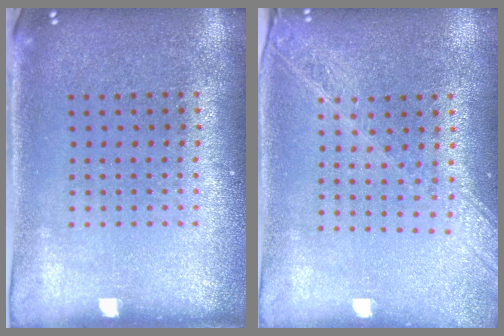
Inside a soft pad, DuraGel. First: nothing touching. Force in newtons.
{"total": 1.8, "press": 1.6, "slide": 0.8}